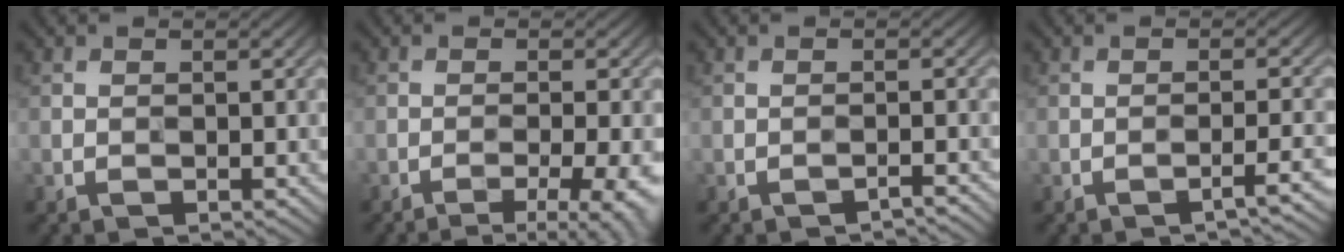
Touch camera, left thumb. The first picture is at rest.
{"total": 6.0, "force": [-3.4, 1.2, 4.8], "torque": [-0.068, 0.007, -0.045]}
{"total": 1.3, "force": [-1.2, -0.2, 0.4], "torque": [-0.005, 0.009, -0.022]}
{"total": 2.2, "force": [-1.4, -0.3, 1.6], "torque": [-0.026, 0.016, -0.031]}